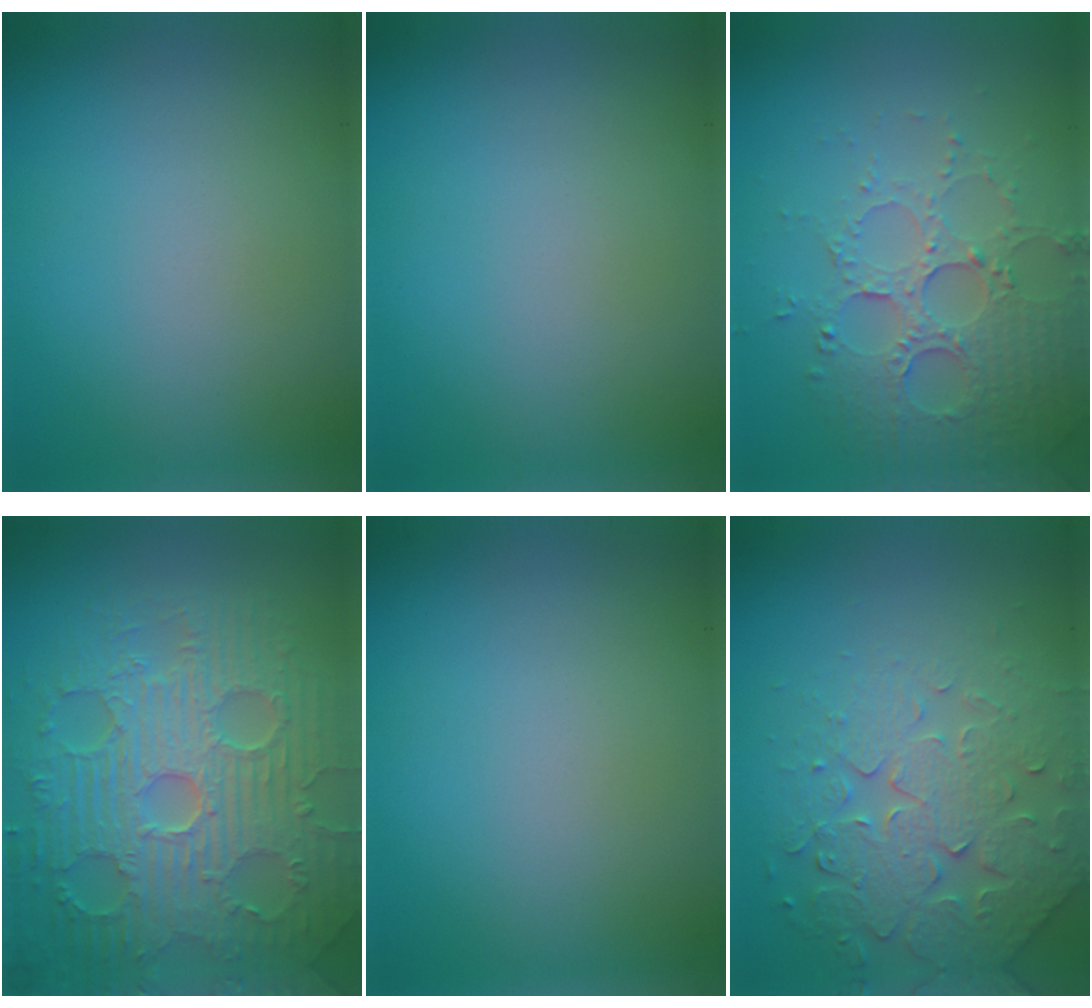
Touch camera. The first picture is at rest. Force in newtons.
{"total": 0.0}
{"total": 5.3, "press": 3.7, "slide": 3.7}
{"total": 9.5, "press": 6.8, "slide": 6.6}
{"total": 0.0}
{"total": 4.8, "press": 4.7, "slide": 1.1}